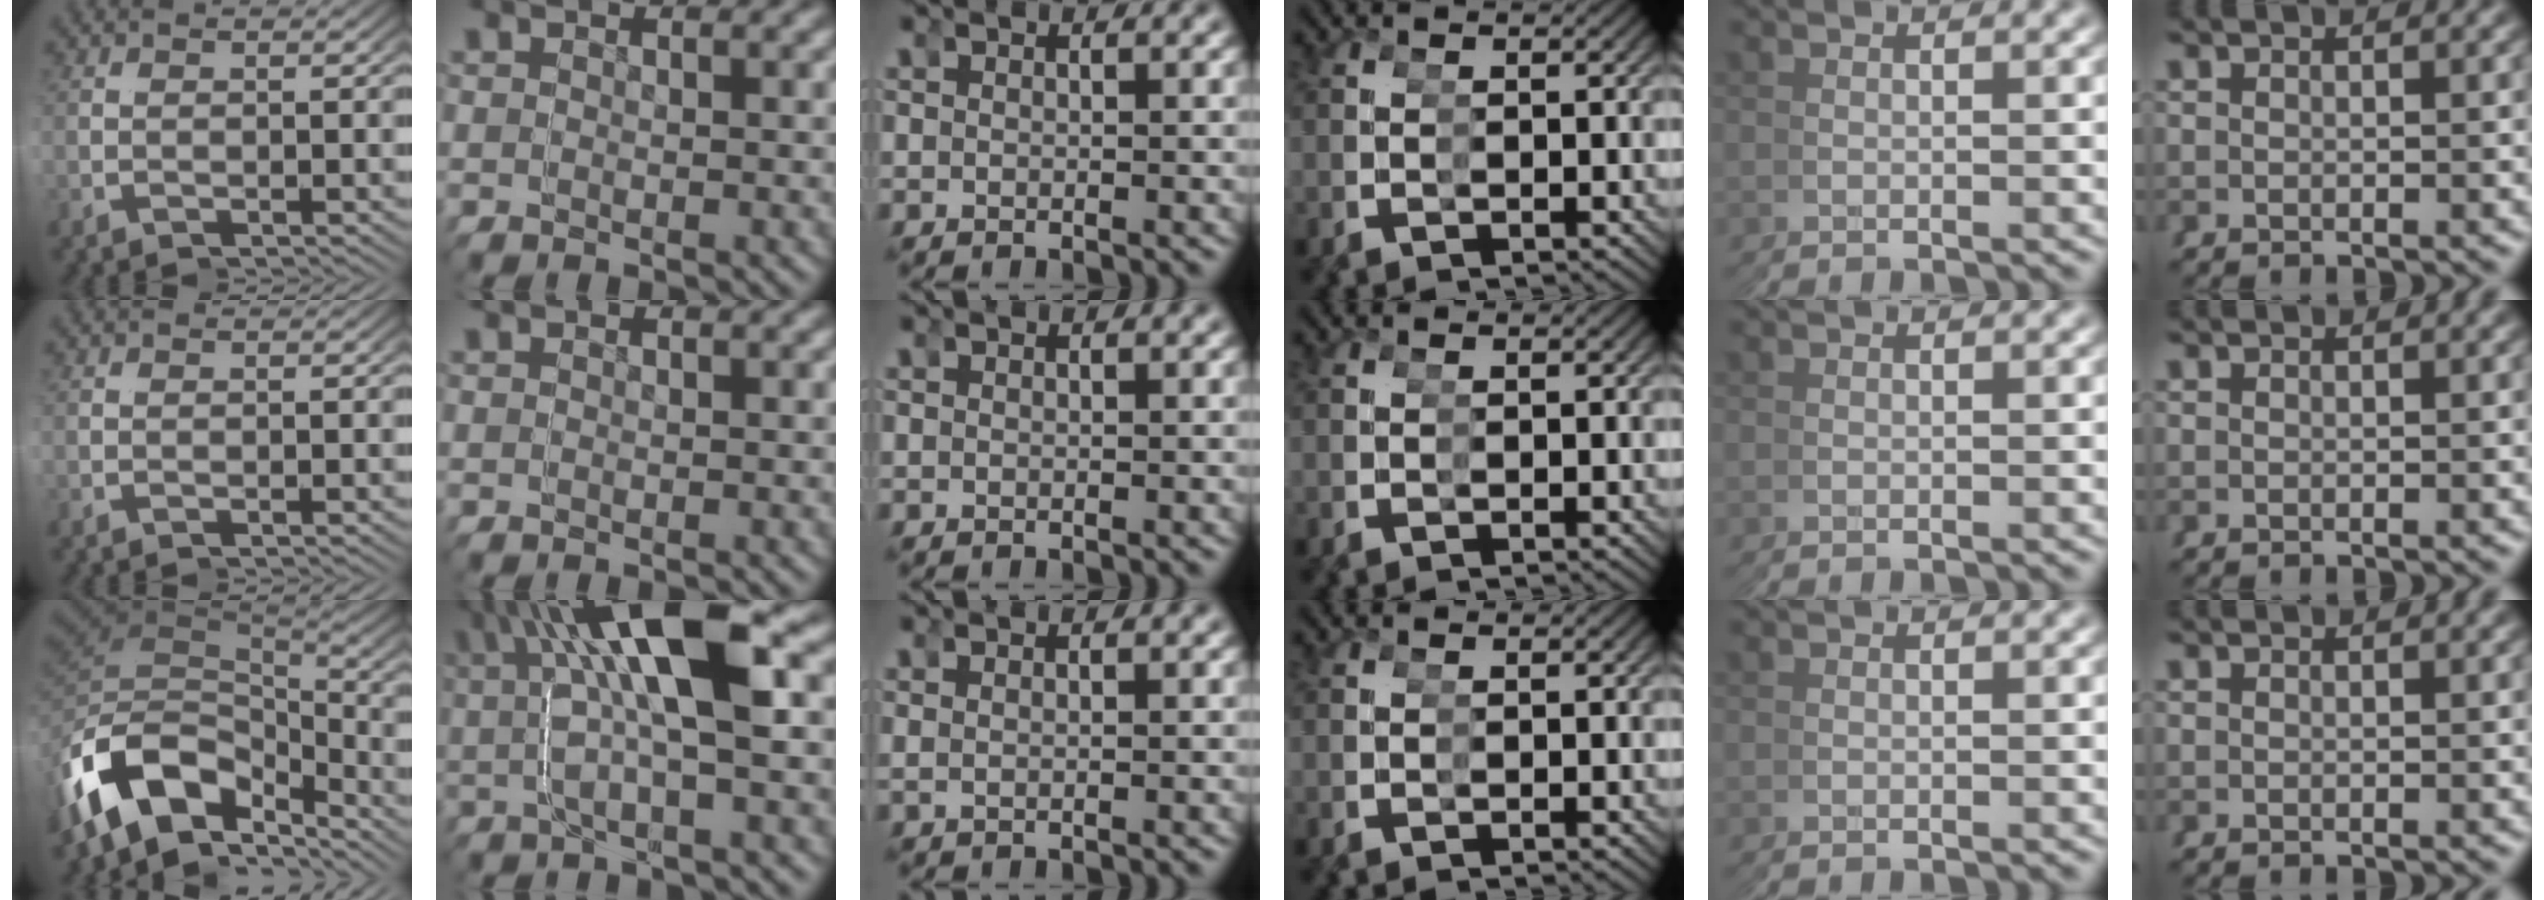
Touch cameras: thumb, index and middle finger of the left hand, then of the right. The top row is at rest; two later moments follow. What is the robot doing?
{"motion": "grasp_and_lifting", "object": "toy banana"}